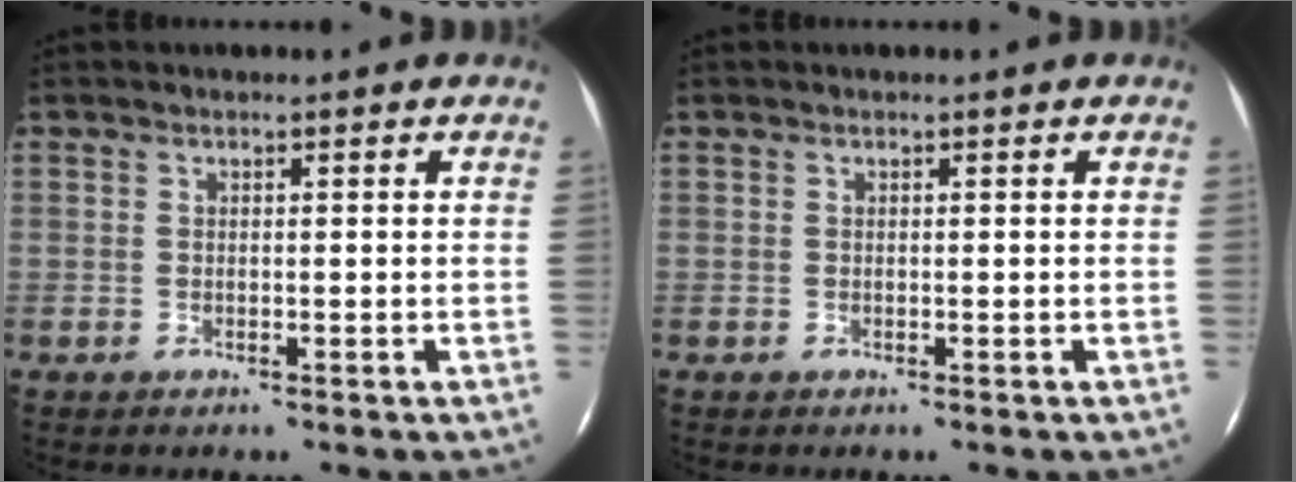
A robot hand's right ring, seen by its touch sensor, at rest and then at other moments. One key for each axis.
{"total": 0.0}